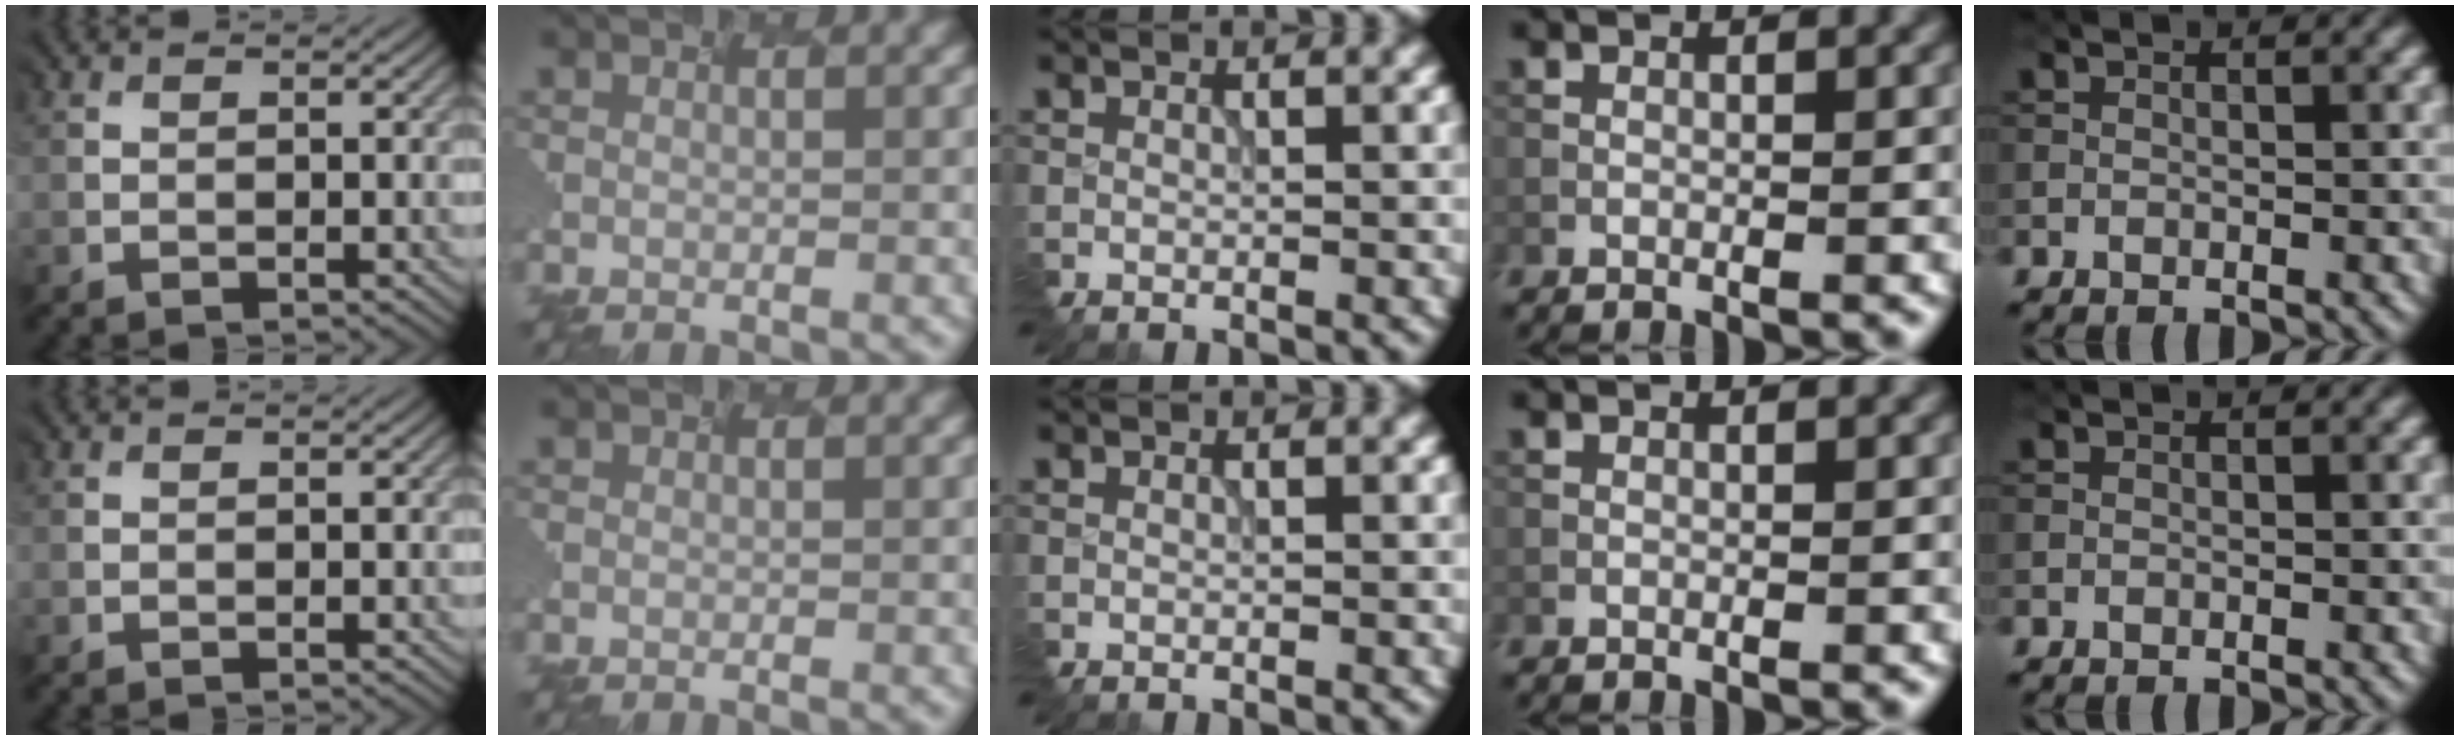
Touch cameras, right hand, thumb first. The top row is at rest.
{"index": {"total": 0.9, "force": [0.0, 0.4, 0.8], "torque": [0.003, 0.003, -0.003]}}